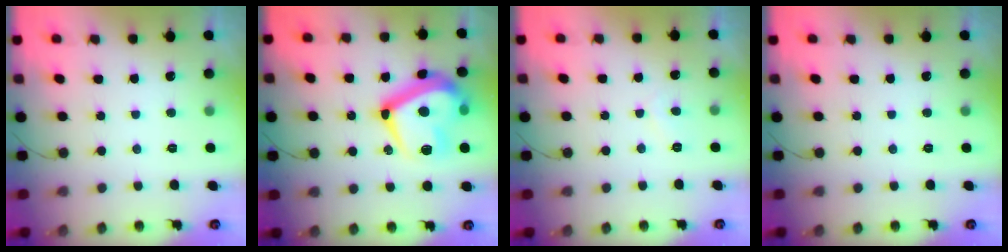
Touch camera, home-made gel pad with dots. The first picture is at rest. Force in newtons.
{"total": 20.8, "press": 20.8, "slide": 0.9}
{"total": 2.7, "press": 2.6, "slide": 0.5}
{"total": 0.0}